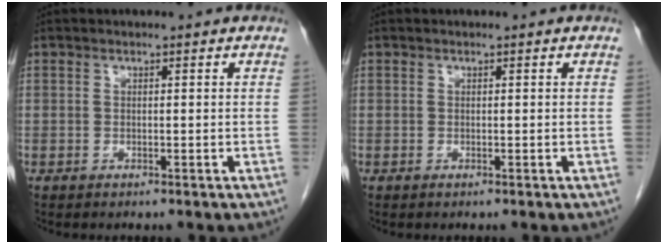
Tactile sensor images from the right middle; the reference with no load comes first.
{"total": 0.0}